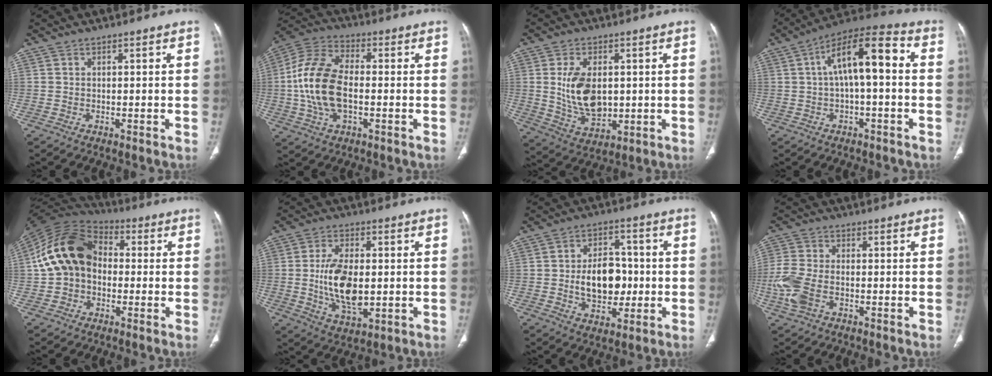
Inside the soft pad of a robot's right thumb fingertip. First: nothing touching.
{"total": 15.1, "force": [-1.2, 8.3, 12.6], "torque": [-0.263, 0.021, -0.026]}
{"total": 11.7, "force": [1.0, 7.3, 9.1], "torque": [-0.148, -0.014, 0.033]}
{"total": 12.5, "force": [1.2, 4.7, 11.6], "torque": [-0.191, 0.042, 0.011]}
{"total": 15.9, "force": [0.3, 11.9, 10.5], "torque": [-0.184, 0.036, -0.008]}
{"total": 12.4, "force": [-0.6, 6.5, 10.5], "torque": [-0.190, -0.009, -0.003]}
{"total": 12.0, "force": [-0.9, 8.3, 8.6], "torque": [-0.097, 0.020, -0.009]}
{"total": 8.5, "force": [-2.5, 5.0, 6.3], "torque": [-0.166, 0.006, -0.054]}